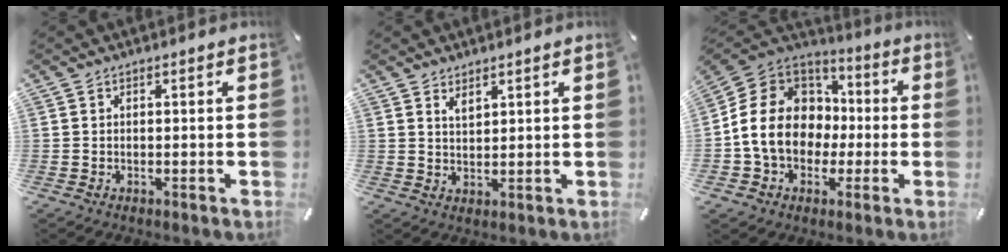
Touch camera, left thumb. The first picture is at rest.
{"total": 2.5, "force": [2.1, 1.1, 0.8], "torque": [-0.018, -0.008, 0.040]}
{"total": 15.6, "force": [-2.7, 13.5, 7.4], "torque": [-0.154, 0.026, -0.044]}